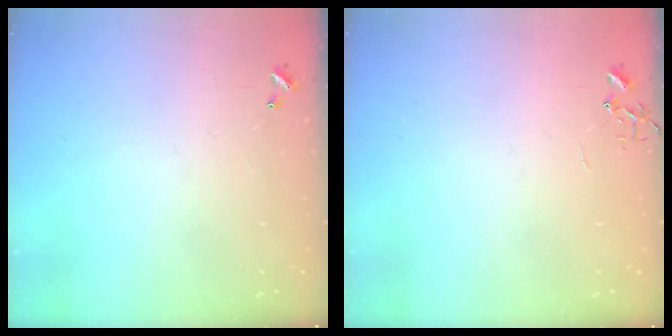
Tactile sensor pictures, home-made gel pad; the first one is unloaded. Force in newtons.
{"total": 0.0}